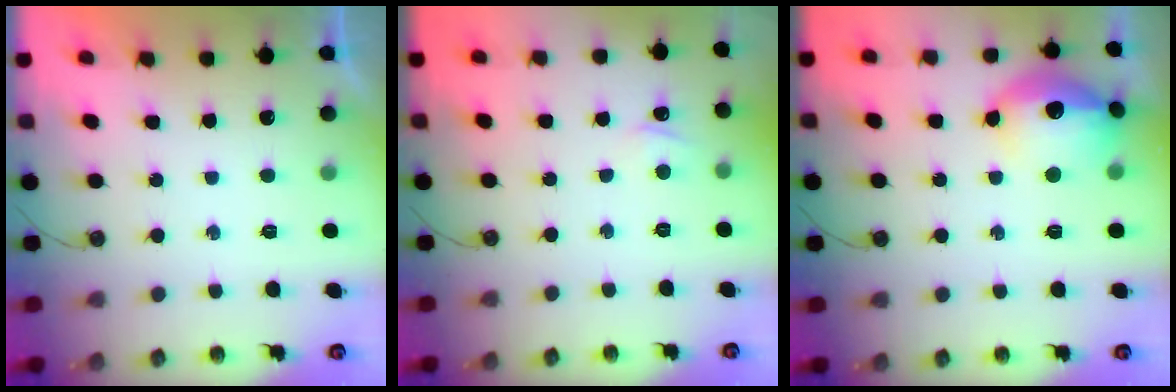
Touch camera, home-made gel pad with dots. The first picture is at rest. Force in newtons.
{"total": 2.4, "press": 2.4, "slide": 0.3}
{"total": 16.5, "press": 16.5, "slide": 1.3}